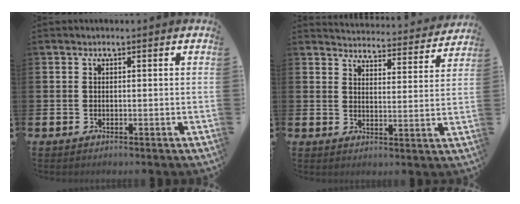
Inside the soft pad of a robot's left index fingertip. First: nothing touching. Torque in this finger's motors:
{"motor_torque": [0.93, -1.21, 0.02, 0.00]}